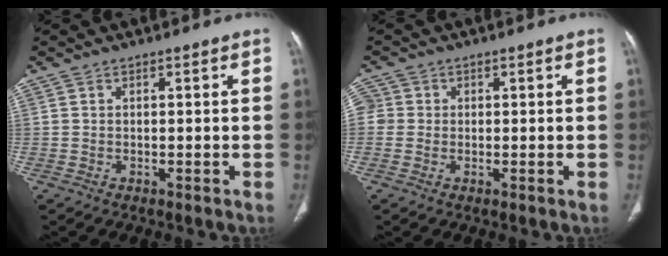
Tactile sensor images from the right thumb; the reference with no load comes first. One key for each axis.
{"total": 3.0, "fx": 0.1, "fy": 2.9, "fz": 0.6, "tx": 0.006, "ty": 0.008, "tz": 0.000}